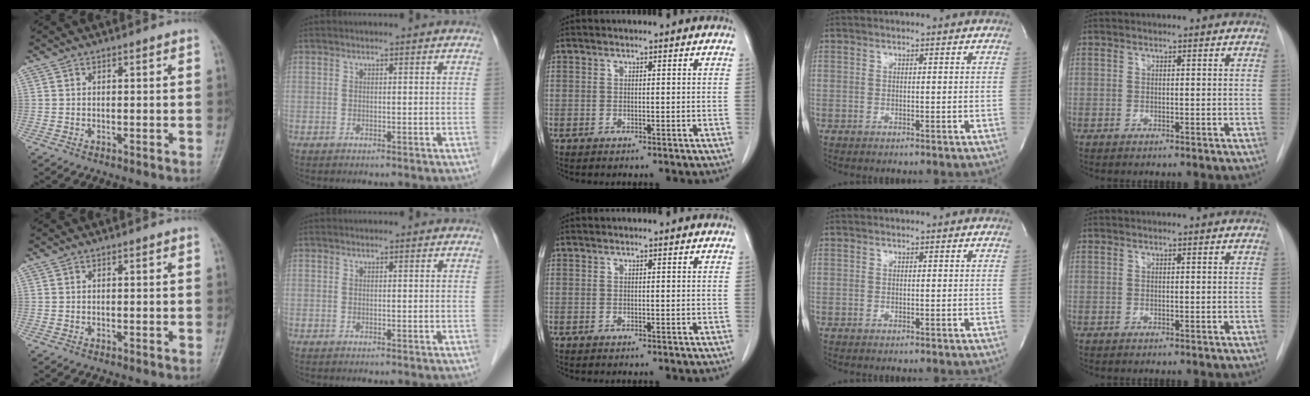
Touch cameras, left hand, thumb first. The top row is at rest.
{}